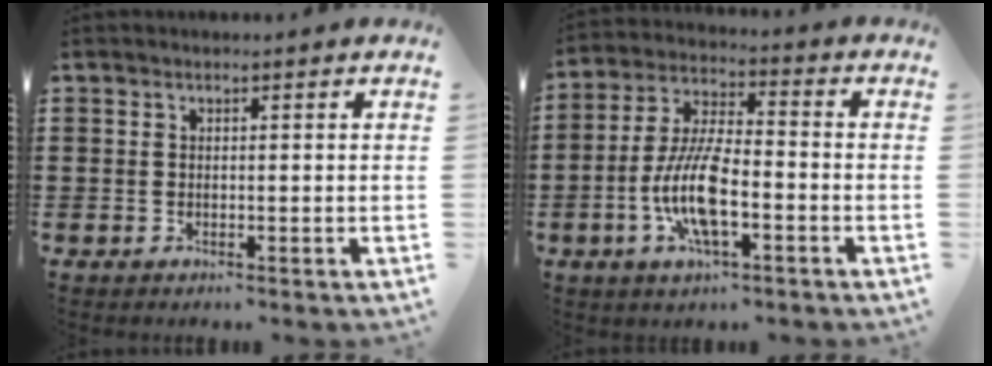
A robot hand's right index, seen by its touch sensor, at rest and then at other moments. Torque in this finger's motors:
{"motor_torque": [2.14, 0.00, 1.06, 0.21]}